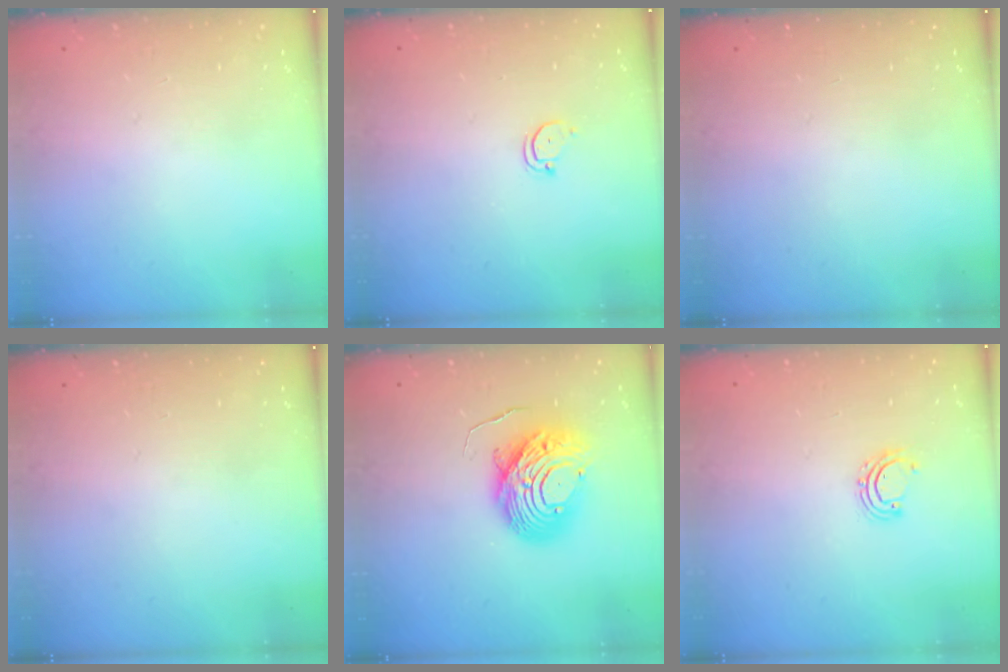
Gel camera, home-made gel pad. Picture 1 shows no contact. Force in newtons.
{"total": 2.4, "press": 2.4, "slide": 0.2}
{"total": 0.0}
{"total": 0.0}
{"total": 12.2, "press": 12.1, "slide": 1.4}
{"total": 3.9, "press": 3.9, "slide": 0.2}